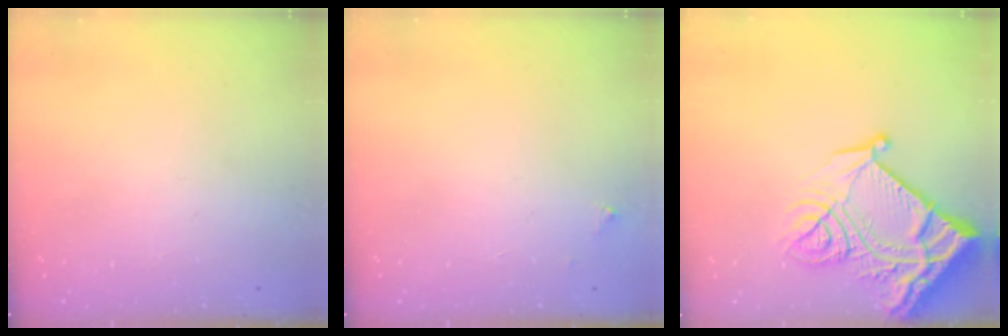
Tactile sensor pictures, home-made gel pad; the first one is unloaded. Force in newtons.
{"total": 2.5, "press": 2.5, "slide": 0.4}
{"total": 22.5, "press": 22.3, "slide": 2.7}